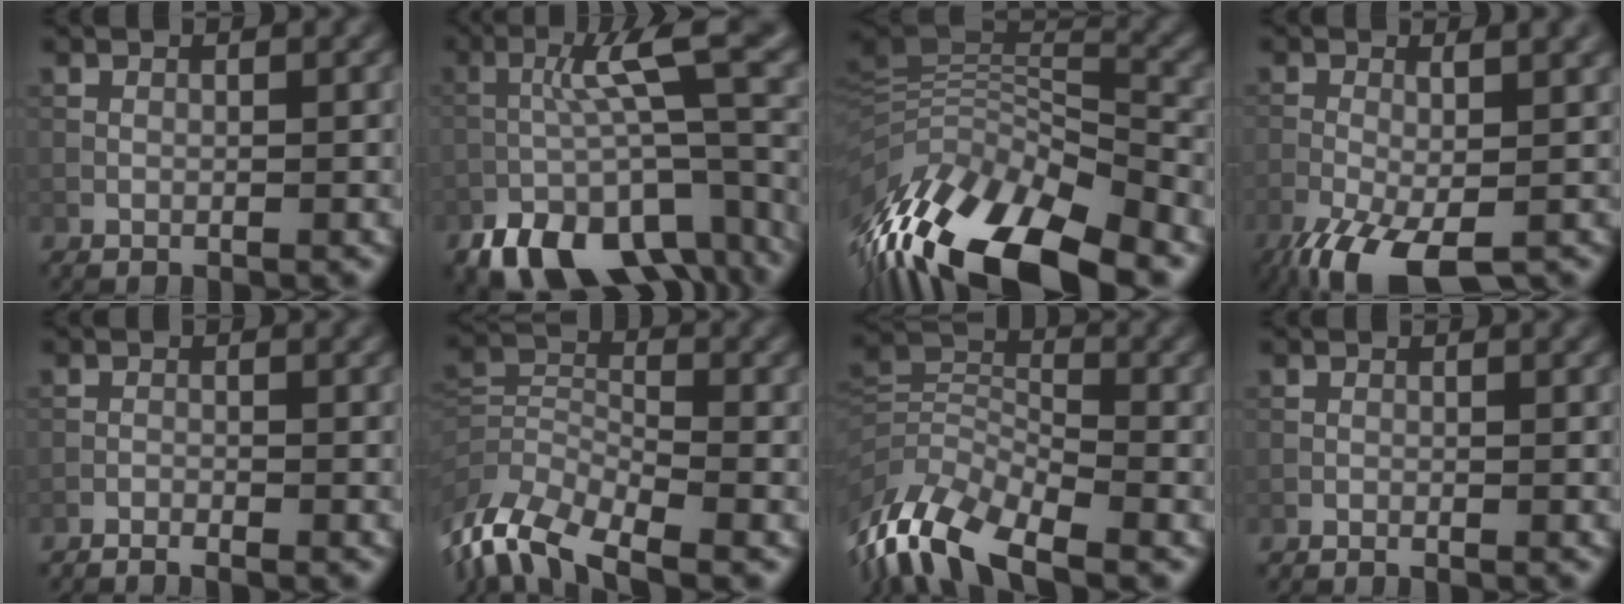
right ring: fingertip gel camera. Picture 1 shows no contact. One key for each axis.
{"total": 12.4, "fx": -7.3, "fy": 3.9, "fz": 9.2, "tx": -0.148, "ty": -0.002, "tz": -0.117}
{"total": 15.2, "fx": -8.5, "fy": 5.3, "fz": 11.4, "tx": -0.232, "ty": 0.014, "tz": -0.155}
{"total": 9.3, "fx": -4.5, "fy": 3.1, "fz": 7.6, "tx": -0.154, "ty": -0.030, "tz": -0.077}
{"total": 1.6, "fx": -1.4, "fy": 0.0, "fz": 0.7, "tx": -0.023, "ty": -0.003, "tz": -0.031}
{"total": 9.4, "fx": -6.3, "fy": 3.8, "fz": 5.8, "tx": -0.116, "ty": -0.007, "tz": -0.128}
{"total": 10.9, "fx": -7.3, "fy": 4.4, "fz": 6.9, "tx": -0.141, "ty": -0.010, "tz": -0.145}
{"total": 0.6, "fx": -0.5, "fy": -0.1, "fz": 0.2, "tx": -0.008, "ty": 0.002, "tz": -0.013}